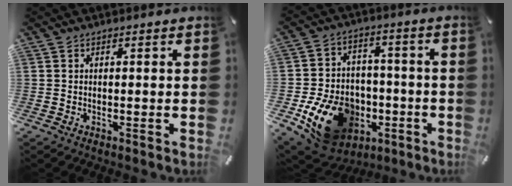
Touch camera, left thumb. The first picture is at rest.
{"total": 18.1, "force": [-6.4, 13.7, 10.0], "torque": [-0.167, 0.042, -0.090]}